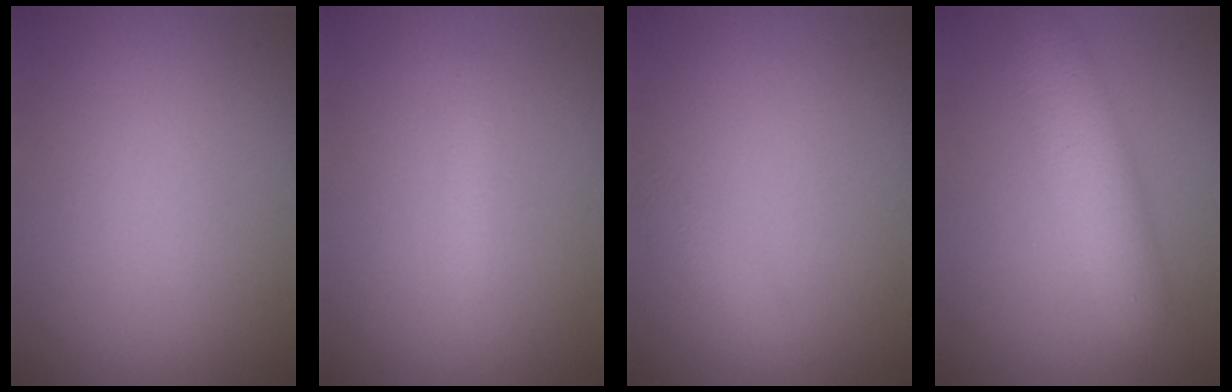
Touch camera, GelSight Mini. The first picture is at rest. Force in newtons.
{"total": 1.2, "press": 1.2, "slide": 0.1}
{"total": 1.5, "press": 1.5, "slide": 0.0}
{"total": 4.3, "press": 4.3, "slide": 0.1}